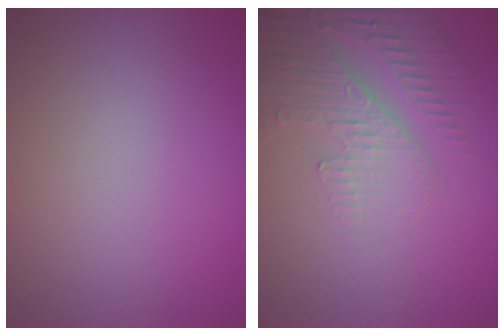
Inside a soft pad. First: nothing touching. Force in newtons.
{"total": 4.9, "press": 3.2, "slide": 3.7}